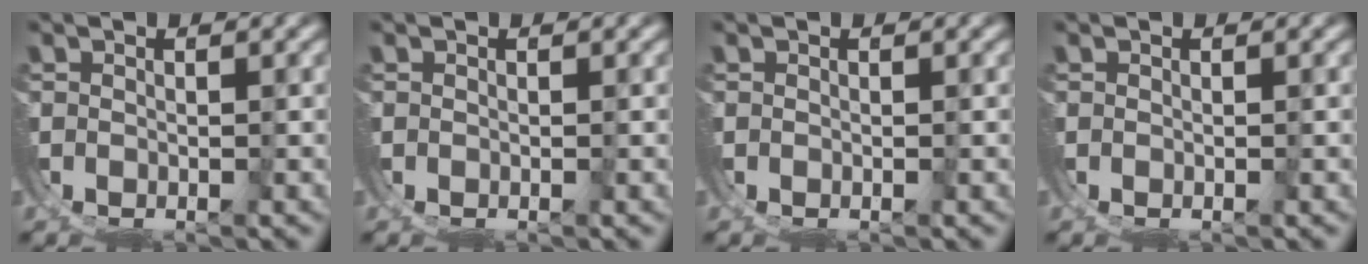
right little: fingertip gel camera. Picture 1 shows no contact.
{"total": 0.0}
{"total": 0.0}
{"total": 0.0}